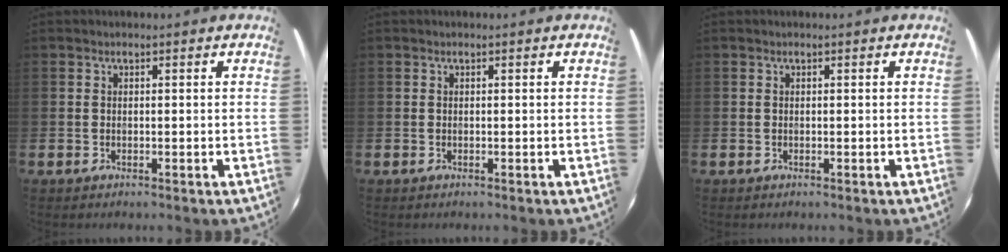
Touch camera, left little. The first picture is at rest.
{"total": 0.0}
{"total": 0.0}